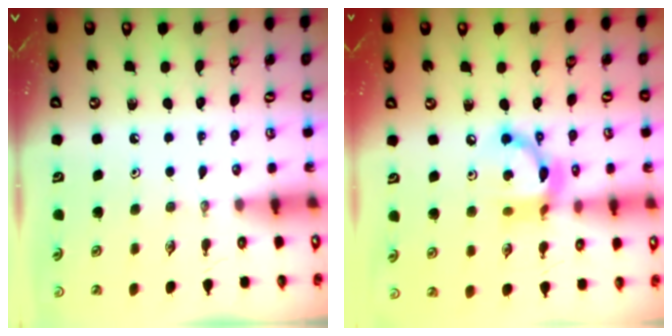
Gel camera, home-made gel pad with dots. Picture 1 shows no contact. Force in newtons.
{"total": 12.9, "press": 12.9, "slide": 0.7}